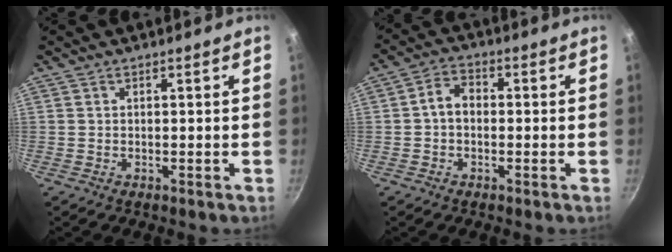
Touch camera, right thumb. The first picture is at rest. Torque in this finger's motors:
{"motor_torque": [0.55, 1.10, 0.76, -0.61, 0.03]}